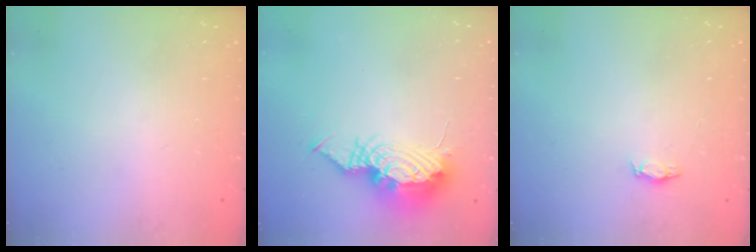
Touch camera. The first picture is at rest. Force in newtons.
{"total": 12.6, "press": 11.7, "slide": 4.7}
{"total": 2.9, "press": 2.8, "slide": 0.4}